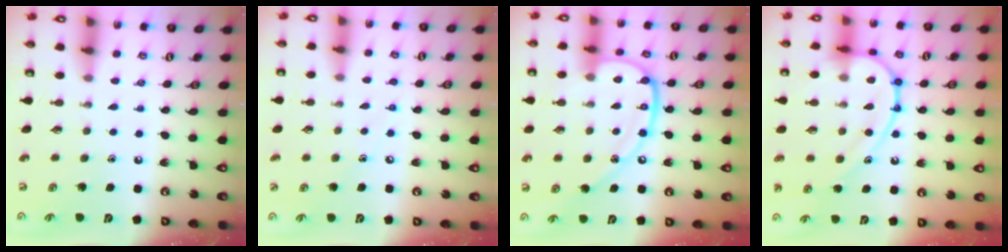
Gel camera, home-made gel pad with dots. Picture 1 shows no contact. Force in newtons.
{"total": 4.4, "press": 4.3, "slide": 0.6}
{"total": 14.5, "press": 14.5, "slide": 0.8}
{"total": 15.7, "press": 15.6, "slide": 1.6}